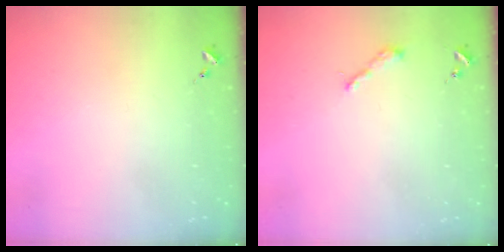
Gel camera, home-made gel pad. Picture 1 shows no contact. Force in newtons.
{"total": 3.8, "press": 3.8, "slide": 0.3}